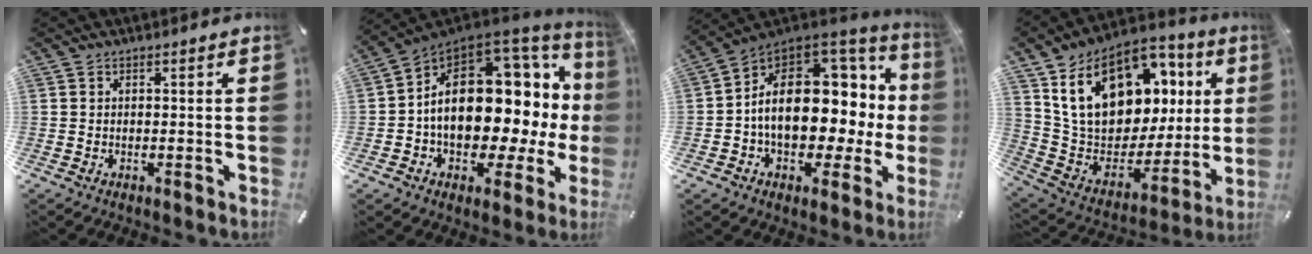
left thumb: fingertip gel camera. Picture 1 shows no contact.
{"total": 19.2, "force": [0.9, 12.2, 14.8], "torque": [-0.227, -0.040, 0.017]}
{"total": 16.7, "force": [0.6, 11.6, 12.0], "torque": [-0.186, -0.027, 0.016]}
{"total": 21.7, "force": [9.1, 14.7, 13.1], "torque": [-0.234, -0.043, 0.169]}